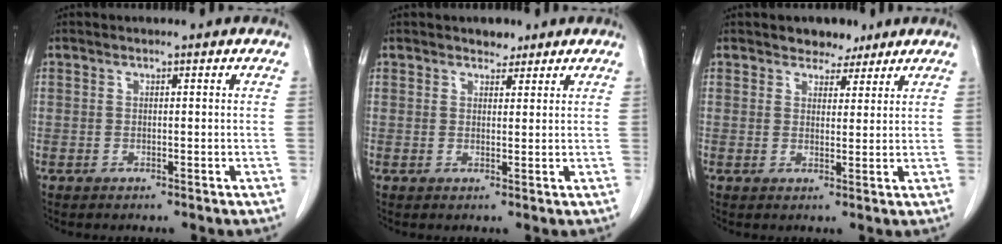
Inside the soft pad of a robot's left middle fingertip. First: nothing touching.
{"total": 1.8, "force": [1.5, 1.0, 0.4], "torque": [-0.005, -0.003, 0.022]}
{"total": 3.7, "force": [3.0, 2.0, 0.8], "torque": [-0.010, 0.002, 0.047]}